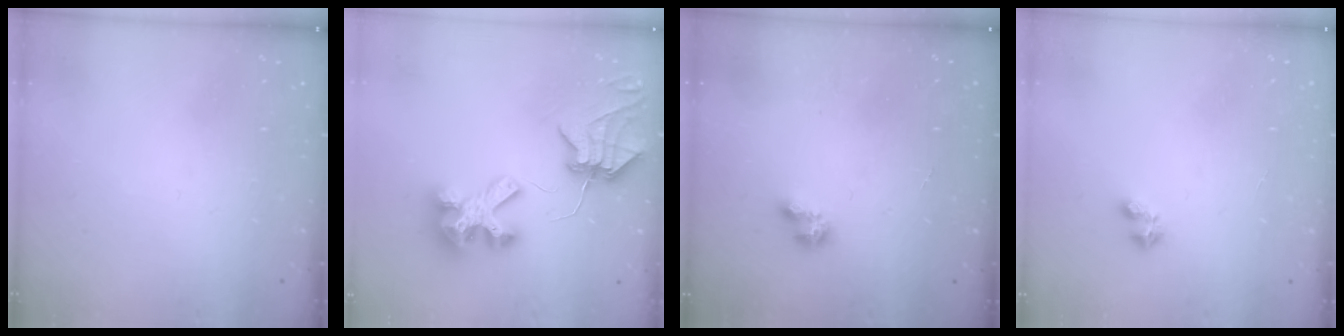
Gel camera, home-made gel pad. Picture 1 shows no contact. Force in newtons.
{"total": 8.5, "press": 8.5, "slide": 0.9}
{"total": 1.0, "press": 1.0, "slide": 0.1}
{"total": 2.4, "press": 2.3, "slide": 0.6}